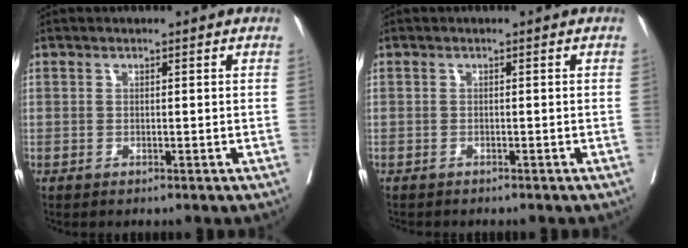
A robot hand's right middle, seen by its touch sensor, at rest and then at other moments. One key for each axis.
{"total": 1.9, "fx": -1.7, "fy": 0.7, "fz": 0.6, "tx": -0.018, "ty": -0.005, "tz": -0.023}